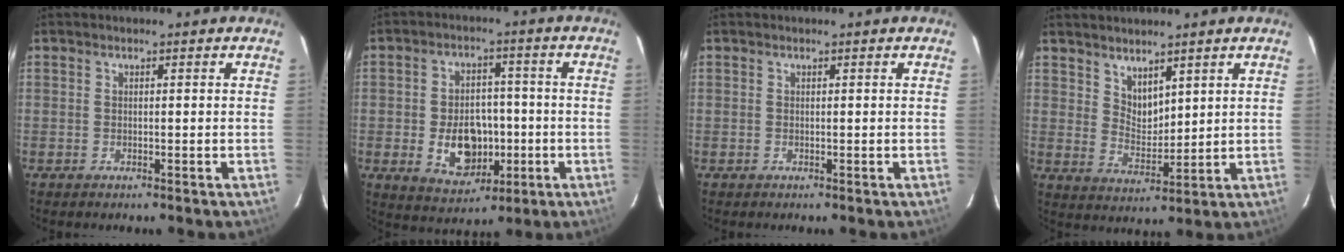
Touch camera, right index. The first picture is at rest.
{"total": 10.7, "force": [-2.6, 7.7, 7.0], "torque": [-0.140, 0.008, -0.024]}
{"total": 0.0}
{"total": 5.3, "force": [4.1, 2.5, 2.3], "torque": [-0.032, -0.005, 0.080]}